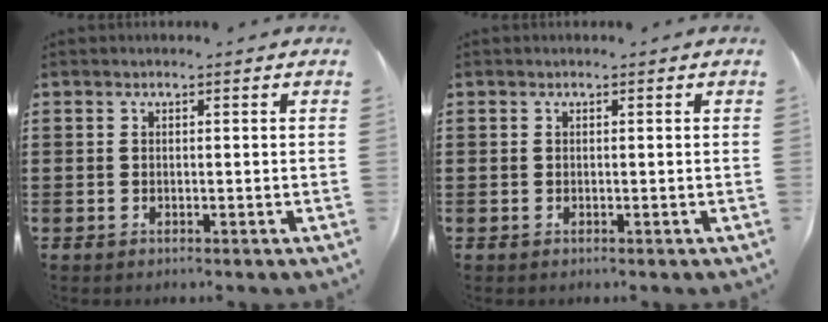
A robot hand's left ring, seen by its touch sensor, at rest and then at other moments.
{"total": 0.0}